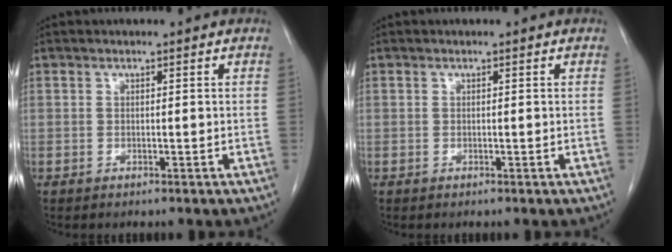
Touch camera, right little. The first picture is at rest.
{"total": 0.0}